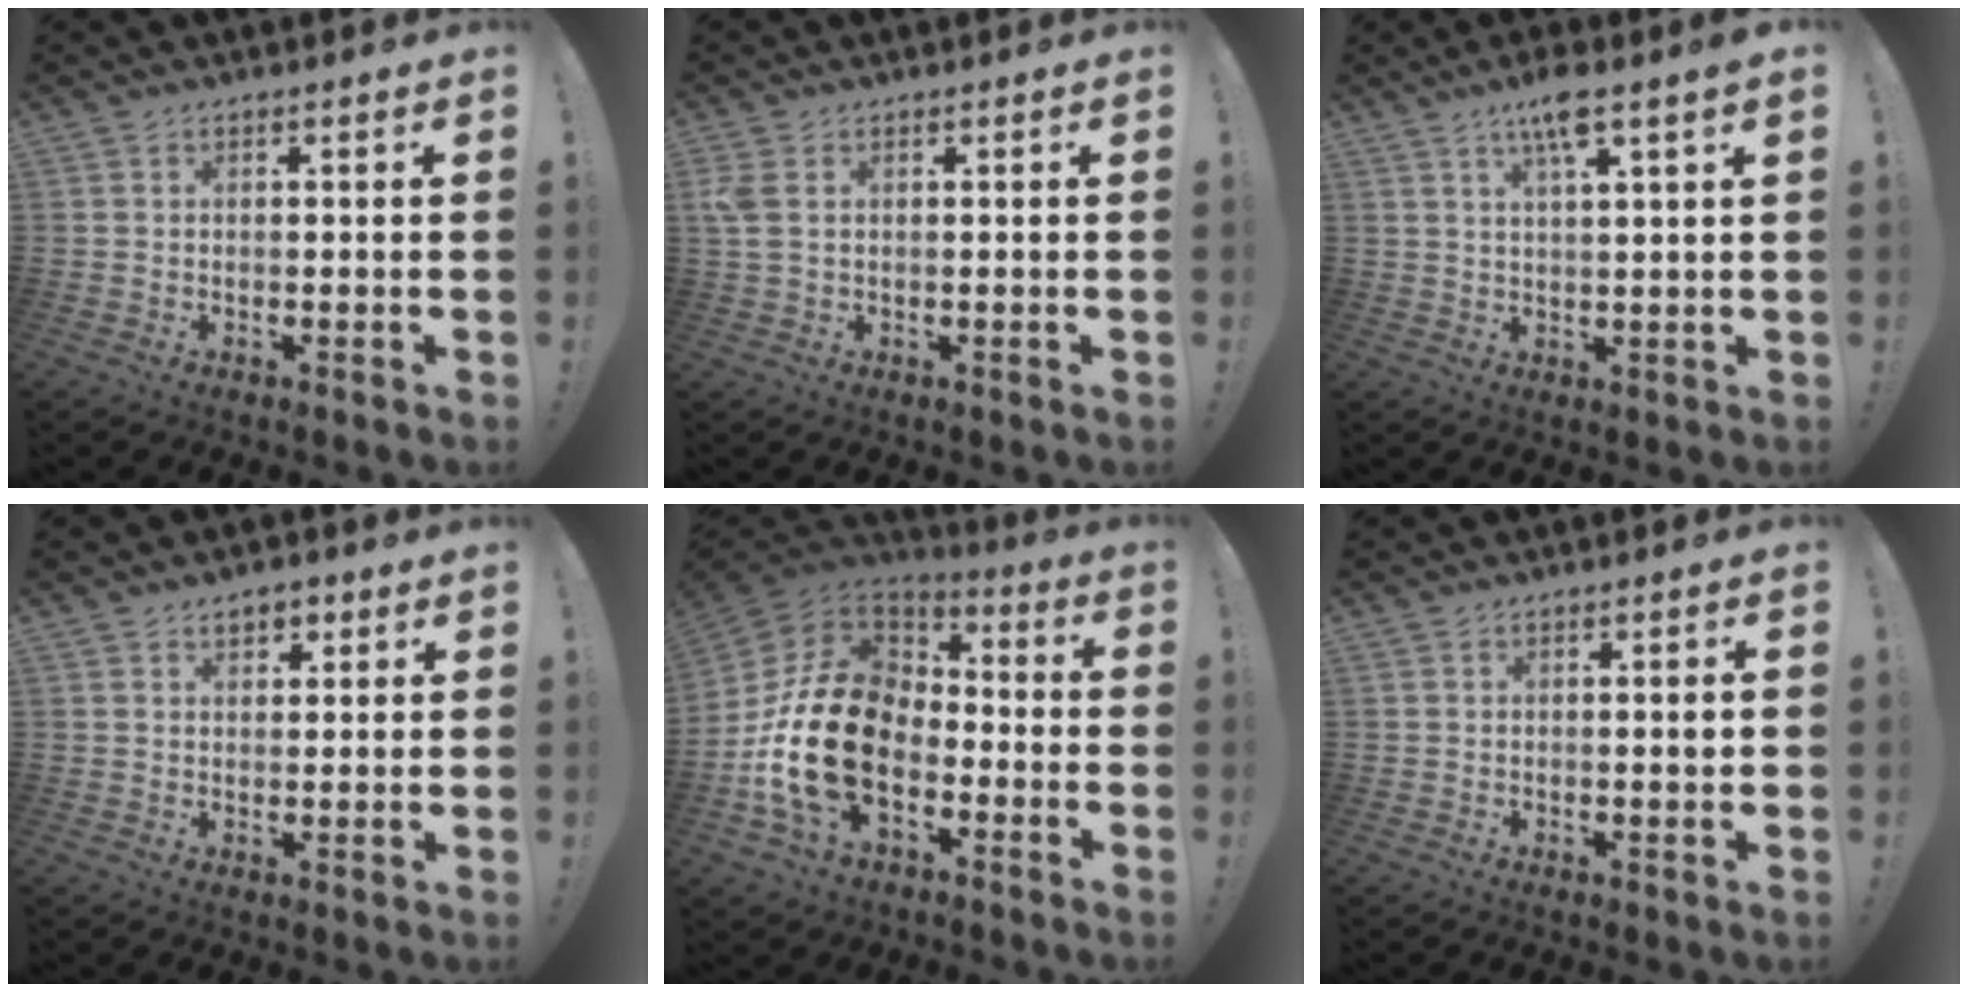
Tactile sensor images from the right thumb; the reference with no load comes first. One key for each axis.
{"total": 3.4, "fx": 1.1, "fy": 1.7, "fz": 2.7, "tx": -0.061, "ty": 0.000, "tz": 0.019}
{"total": 7.1, "fx": 4.1, "fy": 0.8, "fz": 5.7, "tx": -0.092, "ty": -0.015, "tz": 0.063}
{"total": 3.3, "fx": 1.5, "fy": 2.4, "fz": 1.7, "tx": -0.020, "ty": 0.001, "tz": 0.026}
{"total": 21.7, "fx": -5.4, "fy": 13.9, "fz": 15.7, "tx": -0.315, "ty": 0.035, "tz": -0.083}
{"total": 1.4, "fx": -0.1, "fy": -0.1, "fz": 1.4, "tx": -0.016, "ty": -0.002, "tz": -0.007}